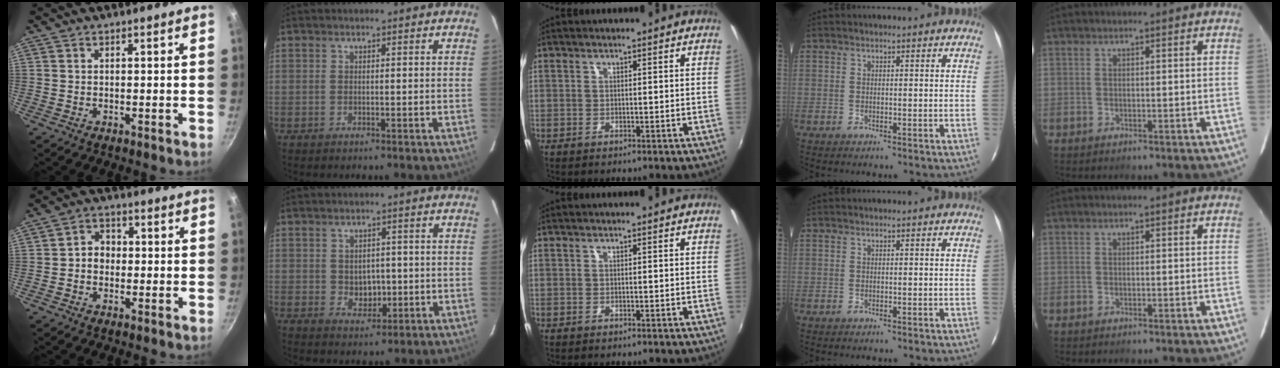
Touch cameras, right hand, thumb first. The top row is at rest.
{"thumb": {"total": 4.4, "force": [-0.3, 3.7, 2.2], "torque": [-0.009, 0.013, -0.013]}, "index": {"total": 4.5, "force": [-0.3, 3.7, 2.6], "torque": [-0.043, 0.001, 0.003]}}